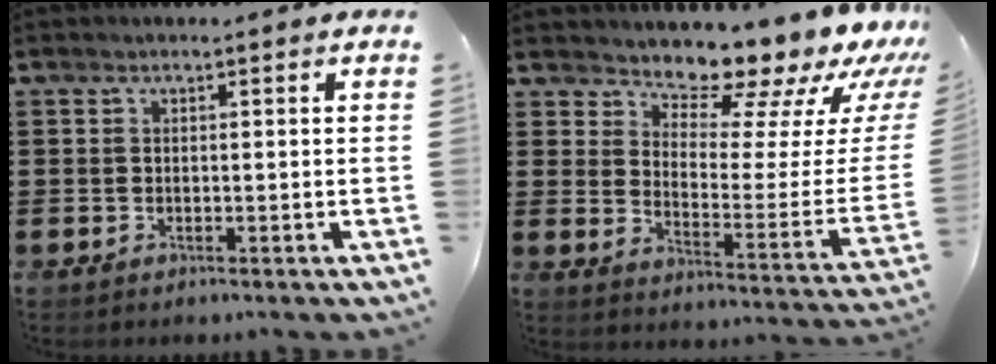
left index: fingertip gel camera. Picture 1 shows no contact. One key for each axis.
{"total": 10.1, "fx": 9.2, "fy": 2.6, "fz": 3.2, "tx": -0.060, "ty": -0.094, "tz": 0.151}